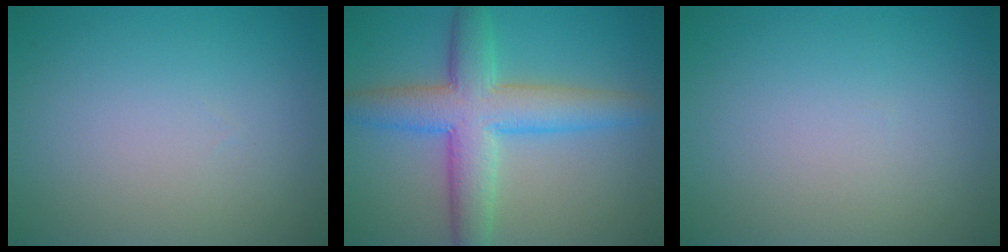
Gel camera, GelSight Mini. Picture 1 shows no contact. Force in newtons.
{"total": 7.1, "press": 7.1, "slide": 0.2}
{"total": 0.0}